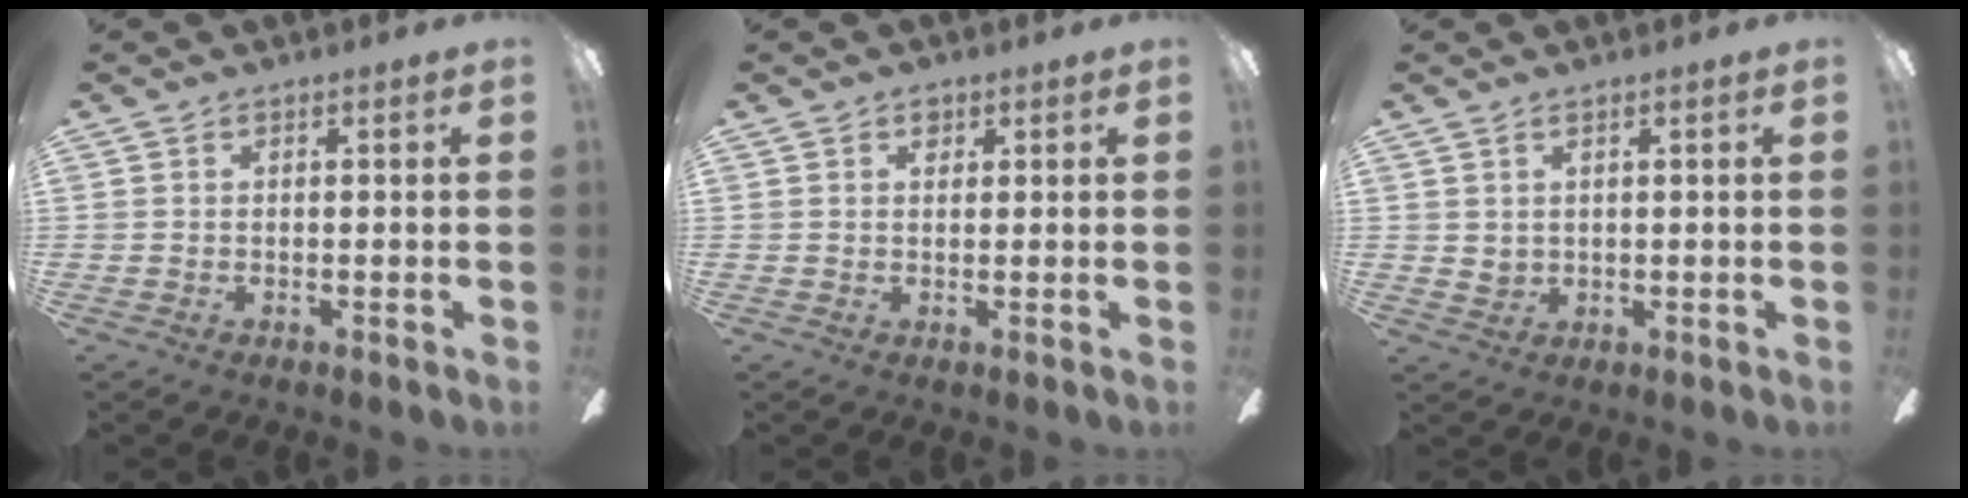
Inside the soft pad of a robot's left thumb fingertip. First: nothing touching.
{"total": 1.8, "force": [1.0, 1.2, 0.8], "torque": [-0.001, -0.003, 0.014]}
{"total": 1.9, "force": [1.3, 1.3, 0.6], "torque": [-0.013, 0.000, 0.024]}